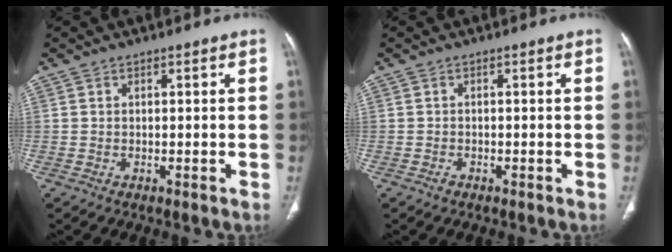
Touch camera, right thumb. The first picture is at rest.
{"total": 0.9, "force": [-0.6, 0.6, 0.3], "torque": [-0.006, 0.002, -0.012]}